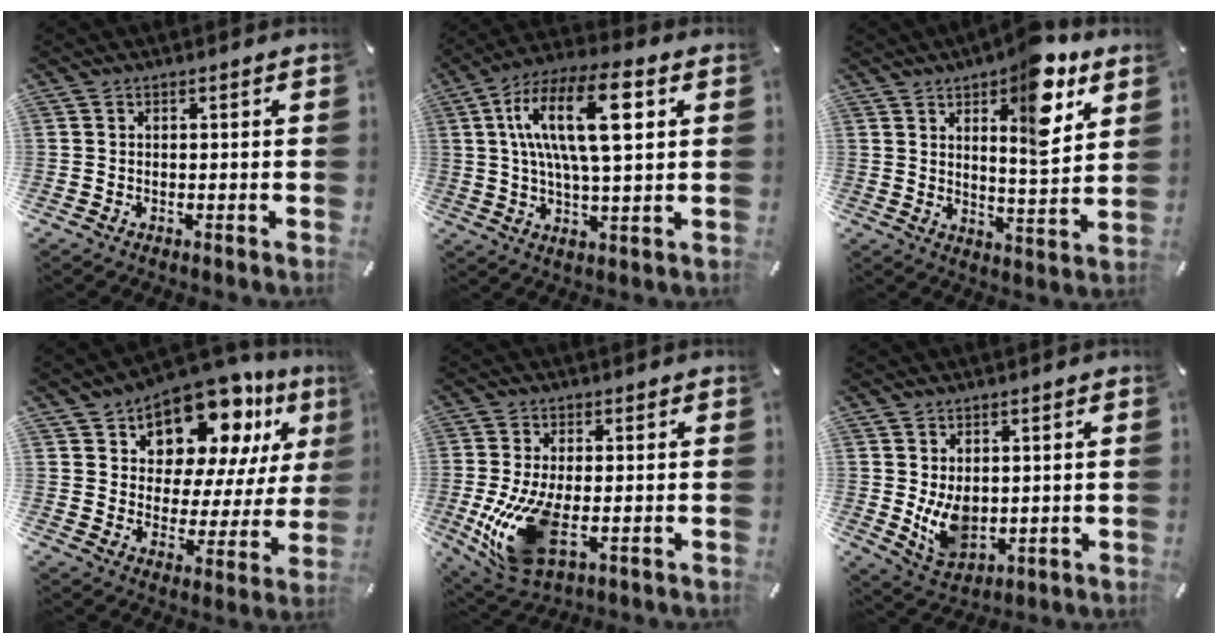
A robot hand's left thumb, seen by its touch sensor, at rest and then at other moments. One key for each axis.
{"total": 17.3, "fx": 4.9, "fy": 5.9, "fz": 15.5, "tx": -0.302, "ty": -0.001, "tz": 0.072}
{"total": 13.8, "fx": 8.0, "fy": 4.7, "fz": 10.1, "tx": -0.131, "ty": -0.049, "tz": 0.127}
{"total": 14.5, "fx": 10.9, "fy": 7.5, "fz": 5.8, "tx": -0.100, "ty": -0.093, "tz": 0.192}
{"total": 15.3, "fx": -1.9, "fy": 7.4, "fz": 13.3, "tx": -0.270, "ty": -0.029, "tz": -0.023}
{"total": 7.7, "fx": 0.9, "fy": 5.6, "fz": 5.2, "tx": -0.110, "ty": -0.010, "tz": 0.020}